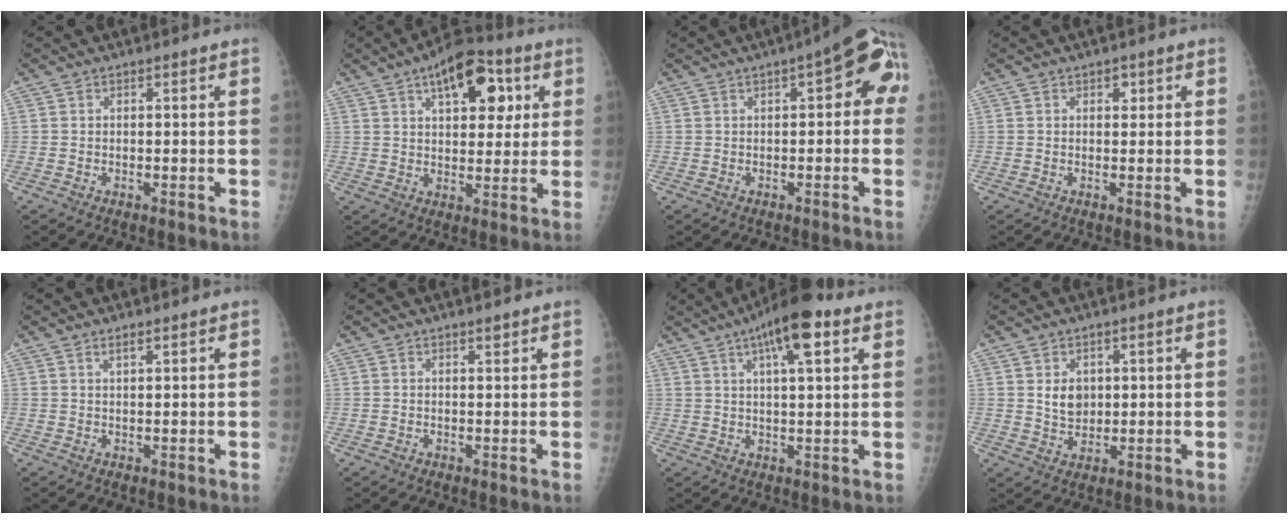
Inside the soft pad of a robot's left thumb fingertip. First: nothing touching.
{"total": 14.0, "force": [5.9, 7.2, 10.5], "torque": [-0.108, 0.000, 0.082]}
{"total": 9.0, "force": [1.4, 3.8, 8.0], "torque": [-0.069, 0.029, 0.003]}
{"total": 1.5, "force": [0.6, 1.1, 0.9], "torque": [0.003, 0.001, 0.004]}
{"total": 1.3, "force": [0.9, 0.3, 0.9], "torque": [-0.010, -0.005, 0.015]}
{"total": 1.1, "force": [0.8, 0.3, 0.7], "torque": [-0.008, -0.004, 0.013]}
{"total": 11.7, "force": [5.8, 3.2, 9.6], "torque": [-0.141, 0.000, 0.085]}
{"total": 4.7, "force": [1.1, 3.6, 2.8], "torque": [-0.023, -0.011, 0.025]}